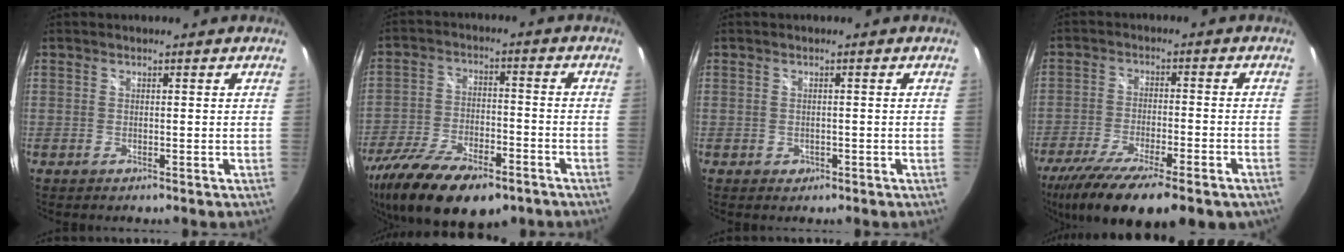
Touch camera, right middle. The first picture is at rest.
{"total": 22.2, "force": [-15.2, 9.1, 13.4], "torque": [-0.283, -0.050, -0.252]}
{"total": 1.3, "force": [-0.5, 1.2, 0.4], "torque": [-0.007, -0.002, -0.005]}
{"total": 19.6, "force": [-14.1, 5.3, 12.6], "torque": [-0.241, -0.065, -0.221]}